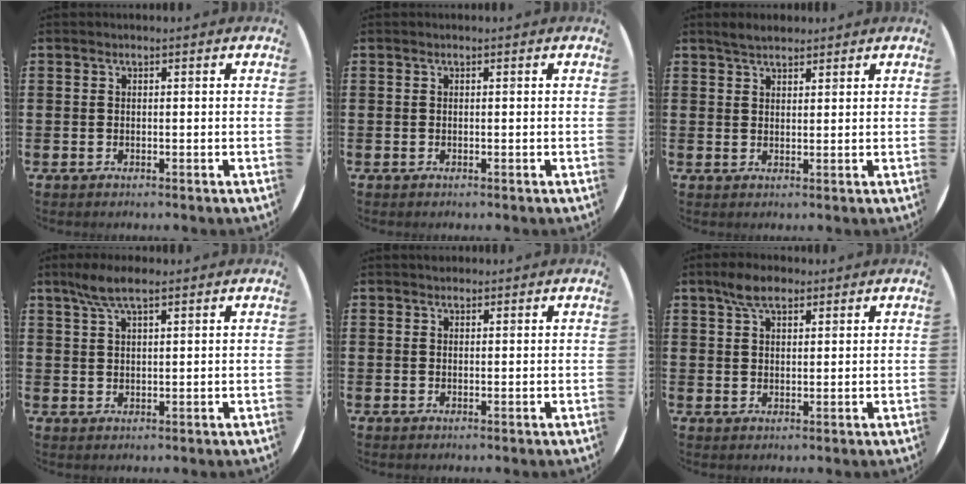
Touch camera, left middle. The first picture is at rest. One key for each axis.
{"total": 0.0}
{"total": 2.5, "fx": 2.3, "fy": 0.7, "fz": 0.6, "tx": -0.008, "ty": 0.004, "tz": 0.043}
{"total": 4.6, "fx": 3.2, "fy": 1.1, "fz": 3.1, "tx": -0.069, "ty": 0.005, "tz": 0.057}
{"total": 0.8, "fx": 0.7, "fy": 0.3, "fz": -0.1, "tx": 0.008, "ty": 0.000, "tz": 0.012}
{"total": 4.4, "fx": 3.2, "fy": 1.9, "fz": 2.3, "tx": -0.042, "ty": 0.006, "tz": 0.057}